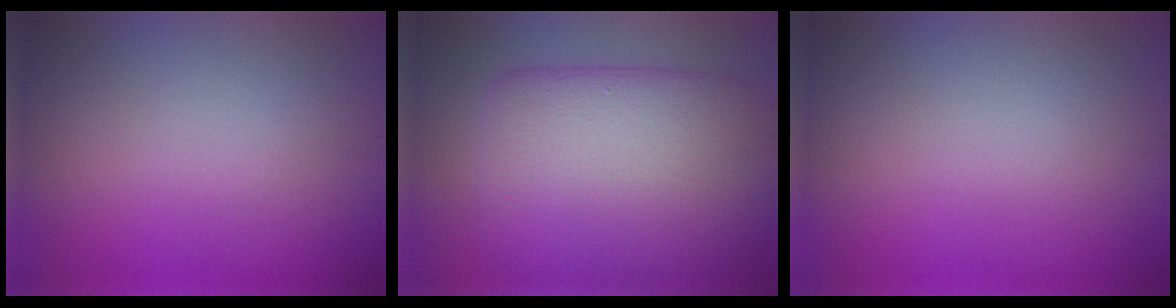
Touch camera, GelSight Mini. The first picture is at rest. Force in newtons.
{"total": 10.8, "press": 10.8, "slide": 0.6}
{"total": 0.0}